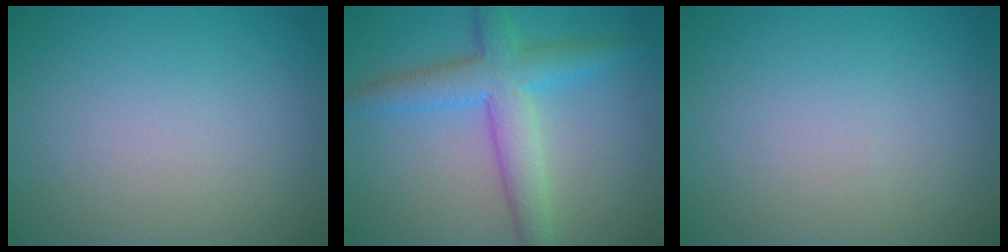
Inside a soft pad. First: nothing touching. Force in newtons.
{"total": 5.5, "press": 5.5, "slide": 0.1}
{"total": 0.0}